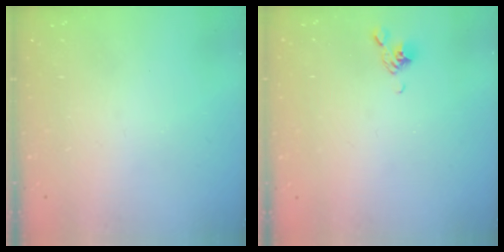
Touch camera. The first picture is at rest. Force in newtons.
{"total": 6.2, "press": 6.2, "slide": 1.0}